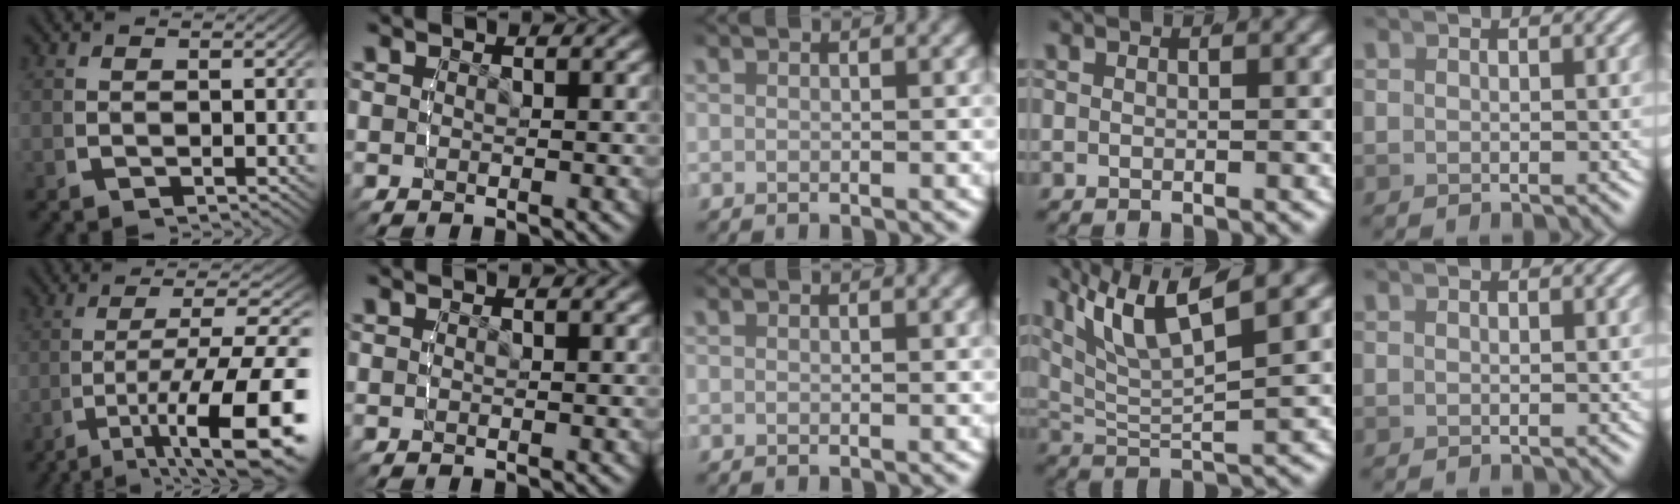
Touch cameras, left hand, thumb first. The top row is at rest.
{"thumb": {"total": 12.2, "force": [-3.7, 5.7, 10.2], "torque": [-0.169, -0.042, -0.034]}, "ring": {"total": 6.5, "force": [3.6, 2.5, 4.8], "torque": [-0.102, 0.003, 0.066]}}